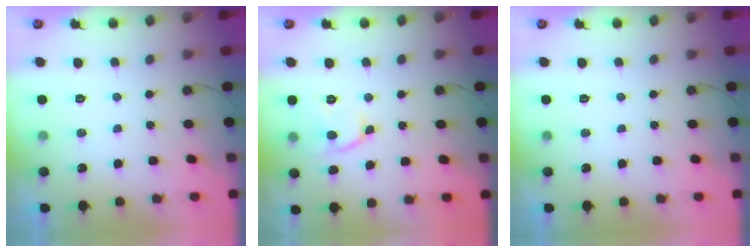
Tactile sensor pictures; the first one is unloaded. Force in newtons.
{"total": 10.3, "press": 10.3, "slide": 0.9}
{"total": 0.0}